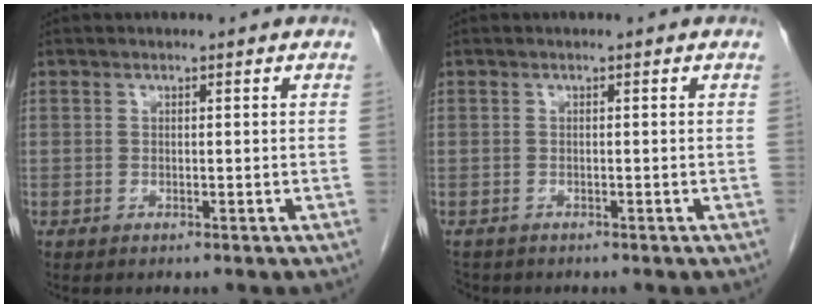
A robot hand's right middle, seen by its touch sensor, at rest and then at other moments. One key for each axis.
{"total": 2.6, "fx": -2.3, "fy": 1.3, "fz": 0.5, "tx": -0.015, "ty": -0.005, "tz": -0.036}